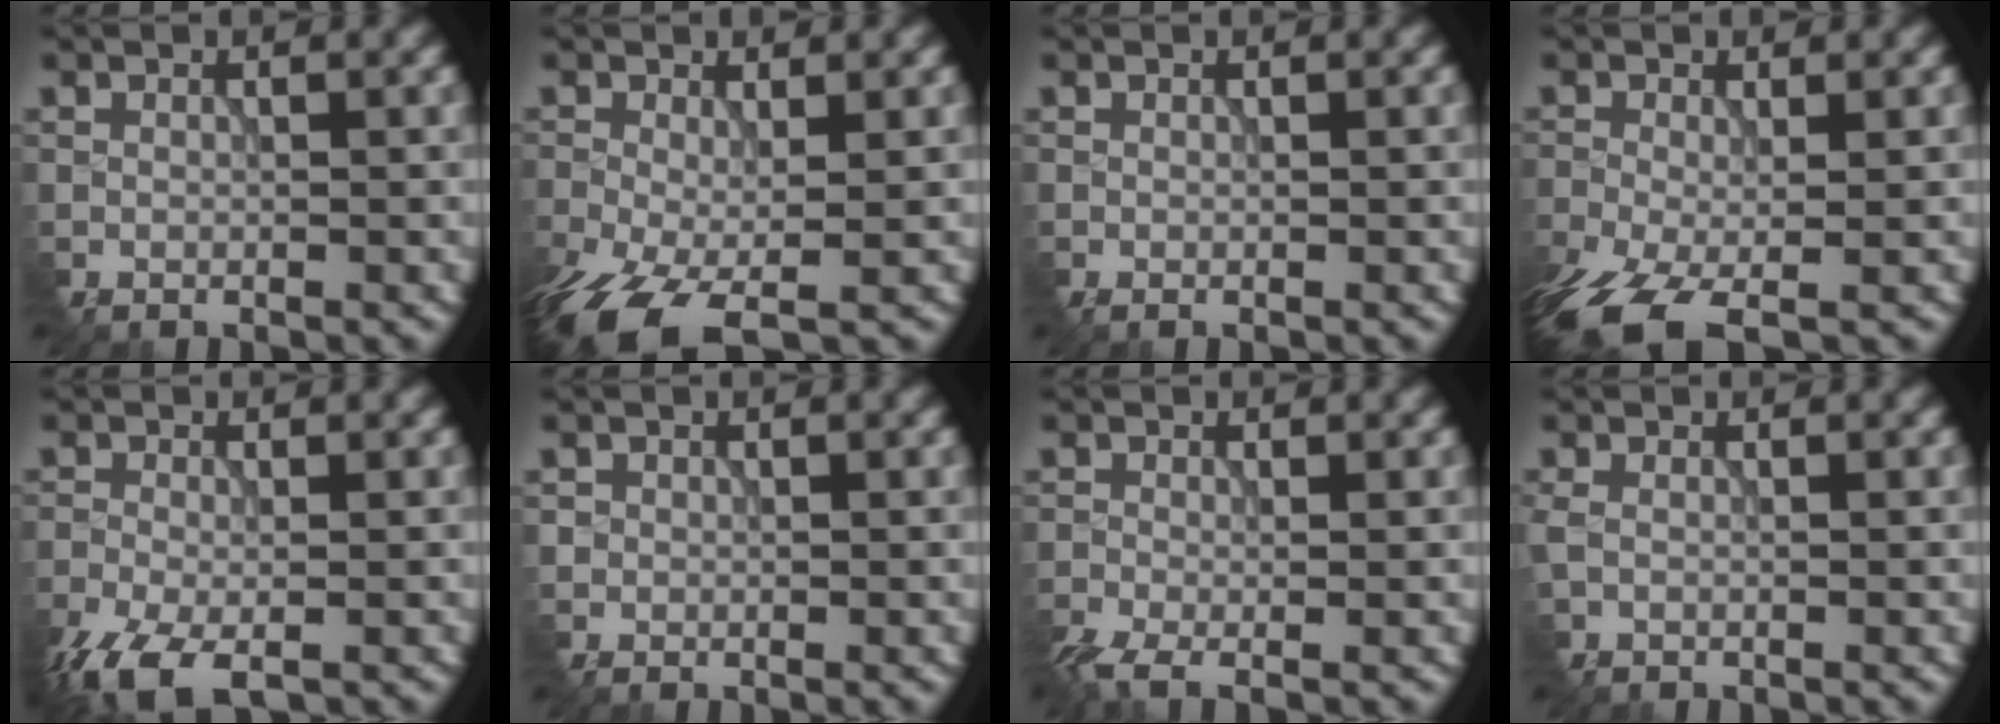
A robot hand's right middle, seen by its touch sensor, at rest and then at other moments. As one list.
[{"total": 7.8, "force": [-4.5, 3.4, 5.4], "torque": [-0.139, -0.041, -0.076]}, {"total": 0.0}, {"total": 7.9, "force": [-4.9, 3.3, 5.3], "torque": [-0.133, -0.040, -0.089]}, {"total": 6.2, "force": [-4.0, 2.7, 4.0], "torque": [-0.100, -0.020, -0.078]}, {"total": 0.9, "force": [0.0, 0.9, 0.0], "torque": [-0.003, -0.001, 0.001]}, {"total": 3.4, "force": [-2.2, 1.3, 2.3], "torque": [-0.057, -0.011, -0.048]}, {"total": 1.3, "force": [-0.1, 0.8, 1.0], "torque": [-0.032, 0.003, -0.005]}]